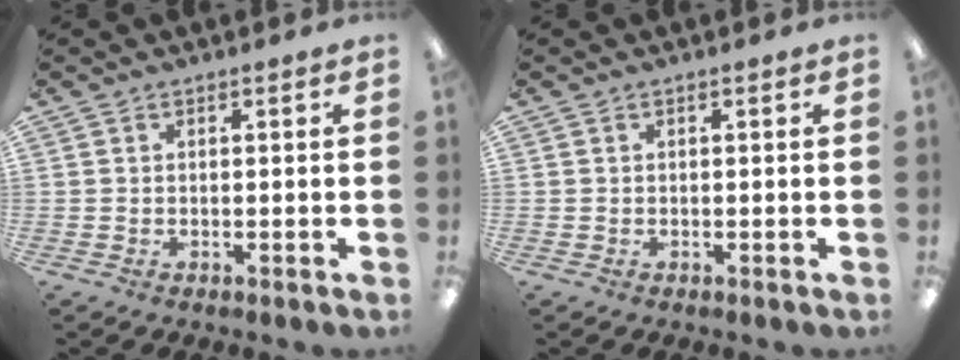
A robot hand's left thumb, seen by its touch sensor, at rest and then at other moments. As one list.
[{"total": 0.0}]